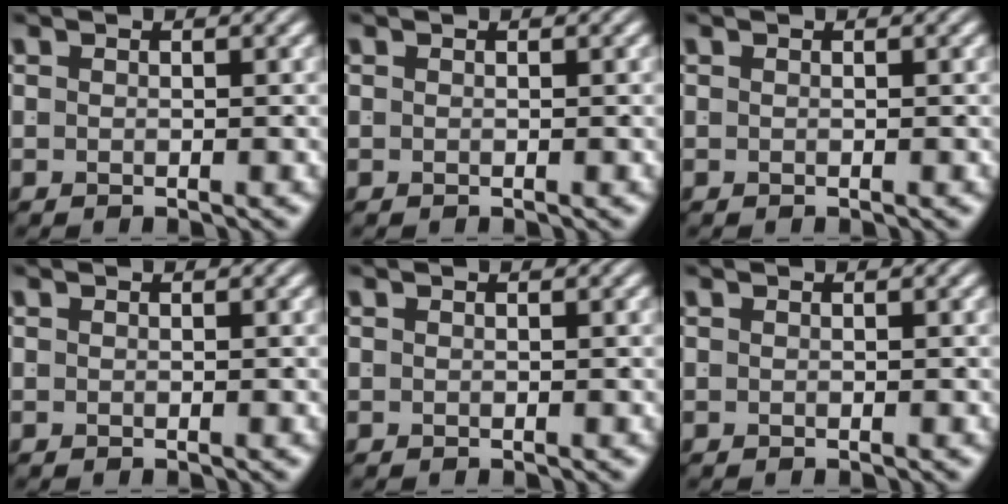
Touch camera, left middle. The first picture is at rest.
{"total": 0.0}
{"total": 0.0}
{"total": 0.0}
{"total": 0.0}
{"total": 0.0}